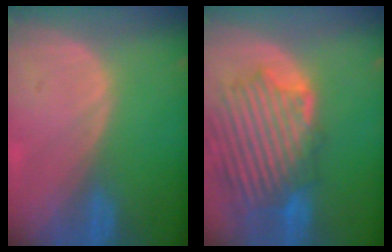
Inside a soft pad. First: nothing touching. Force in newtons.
{"total": 12.0, "press": 11.3, "slide": 4.1}